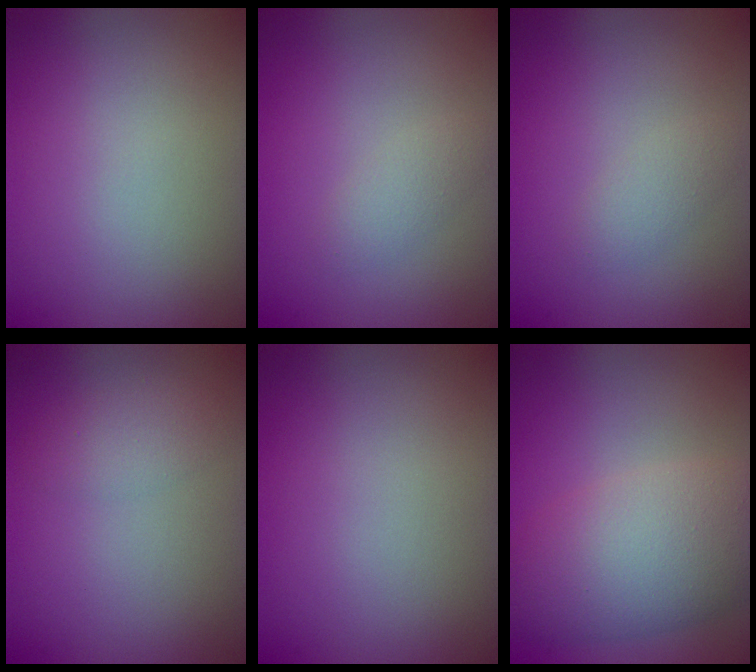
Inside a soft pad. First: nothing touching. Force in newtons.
{"total": 1.3, "press": 1.3, "slide": 0.0}
{"total": 1.3, "press": 1.3, "slide": 0.0}
{"total": 1.8, "press": 1.8, "slide": 0.0}
{"total": 0.0}
{"total": 7.6, "press": 7.6, "slide": 0.6}